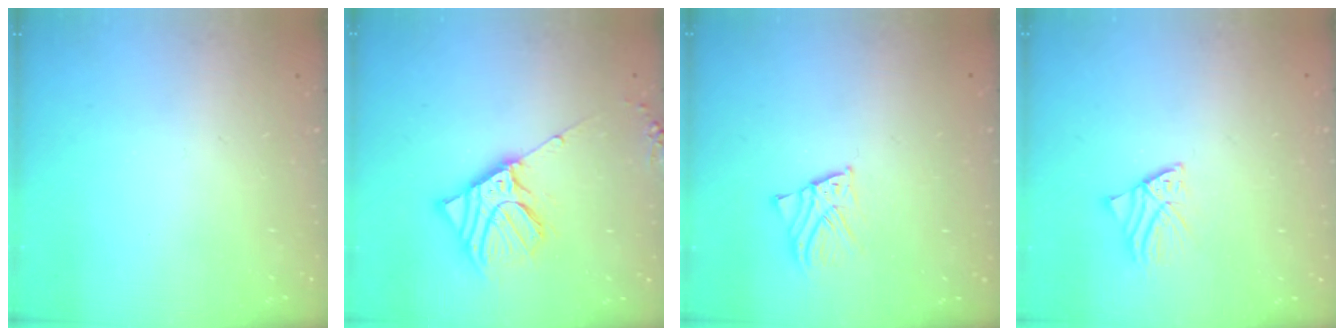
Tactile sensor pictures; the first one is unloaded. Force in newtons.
{"total": 12.2, "press": 12.0, "slide": 1.8}
{"total": 2.5, "press": 2.5, "slide": 0.1}
{"total": 2.3, "press": 2.3, "slide": 0.4}